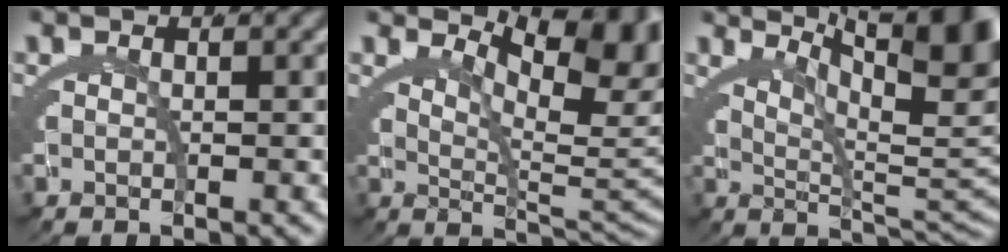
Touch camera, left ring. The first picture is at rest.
{"total": 9.2, "force": [3.3, 3.2, 8.0], "torque": [-0.089, -0.008, 0.051]}
{"total": 9.4, "force": [3.9, 2.5, 8.1], "torque": [-0.080, 0.004, 0.055]}